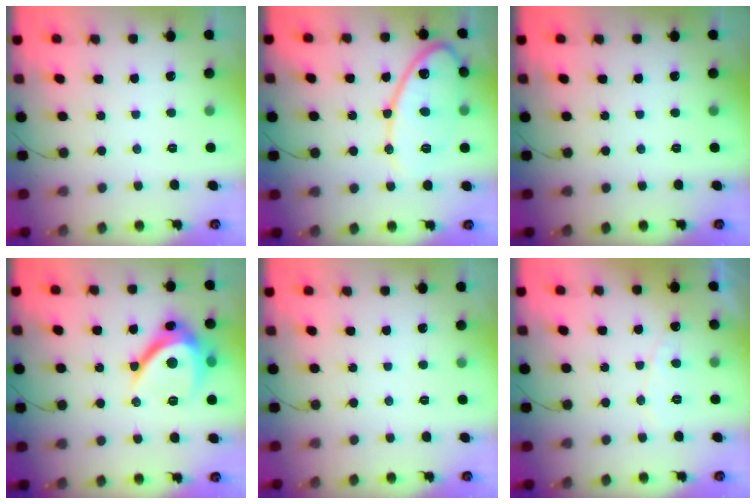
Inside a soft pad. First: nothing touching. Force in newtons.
{"total": 13.2, "press": 13.2, "slide": 1.2}
{"total": 0.0}
{"total": 11.7, "press": 11.7, "slide": 1.3}
{"total": 0.0}
{"total": 4.4, "press": 4.4, "slide": 0.3}